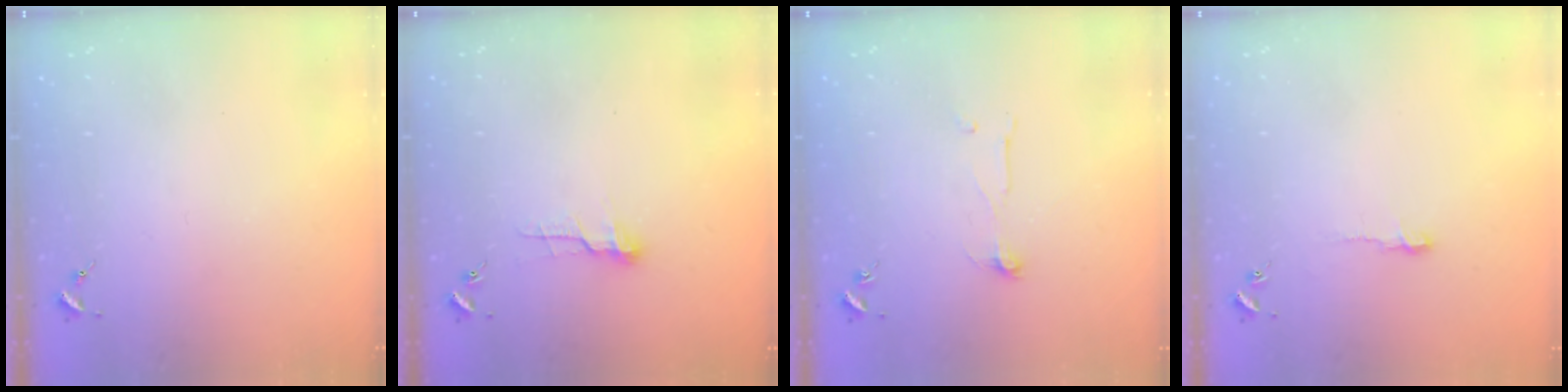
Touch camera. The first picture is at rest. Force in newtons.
{"total": 8.7, "press": 8.7, "slide": 0.5}
{"total": 3.8, "press": 3.8, "slide": 0.3}
{"total": 4.0, "press": 4.0, "slide": 0.4}